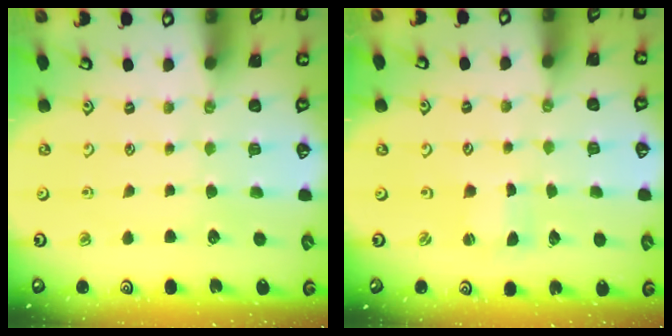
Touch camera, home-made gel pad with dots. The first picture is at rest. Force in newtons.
{"total": 0.8, "press": 0.8, "slide": 0.3}